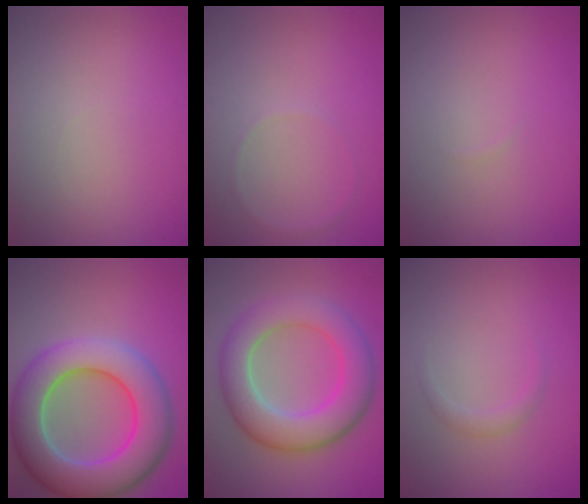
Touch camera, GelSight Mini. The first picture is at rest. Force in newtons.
{"total": 0.5, "press": 0.5, "slide": 0.1}
{"total": 0.0}
{"total": 10.4, "press": 10.4, "slide": 0.5}
{"total": 7.5, "press": 7.5, "slide": 0.6}
{"total": 0.5, "press": 0.5, "slide": 0.1}